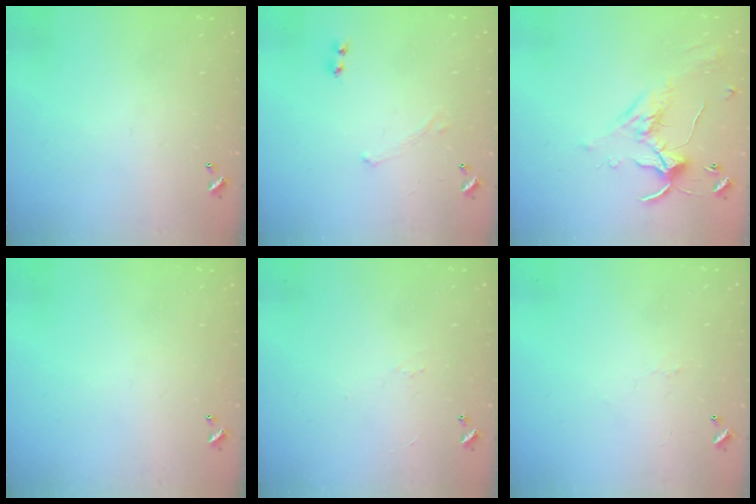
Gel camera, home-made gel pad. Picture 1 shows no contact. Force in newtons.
{"total": 0.7, "press": 0.6, "slide": 0.2}
{"total": 1.2, "press": 0.6, "slide": 1.1}
{"total": 0.0}
{"total": 2.3, "press": 2.2, "slide": 0.6}
{"total": 1.6, "press": 1.5, "slide": 0.5}